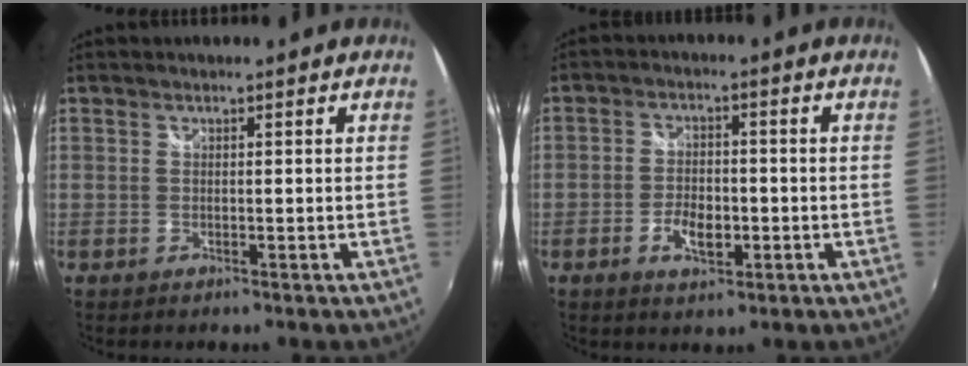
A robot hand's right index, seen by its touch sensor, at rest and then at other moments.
{"total": 5.7, "force": [-2.1, 3.0, 4.4], "torque": [-0.093, 0.001, -0.034]}